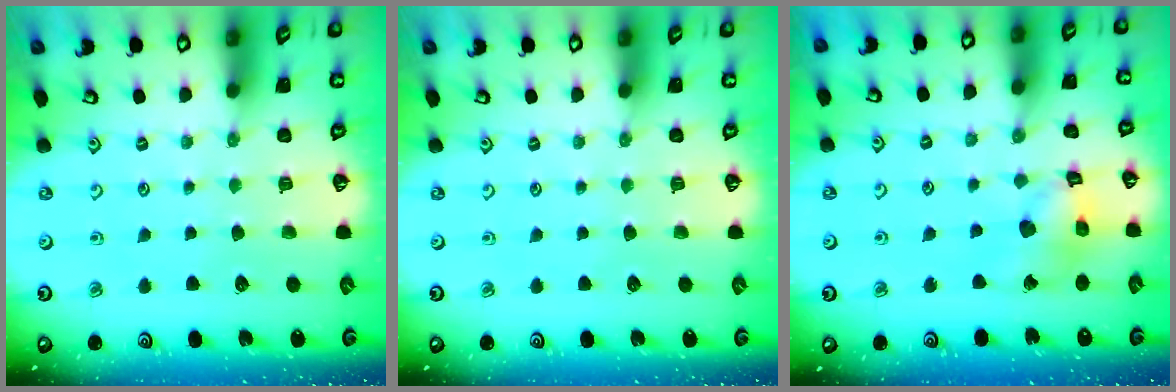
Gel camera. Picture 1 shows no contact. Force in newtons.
{"total": 0.0}
{"total": 12.2, "press": 12.1, "slide": 1.4}